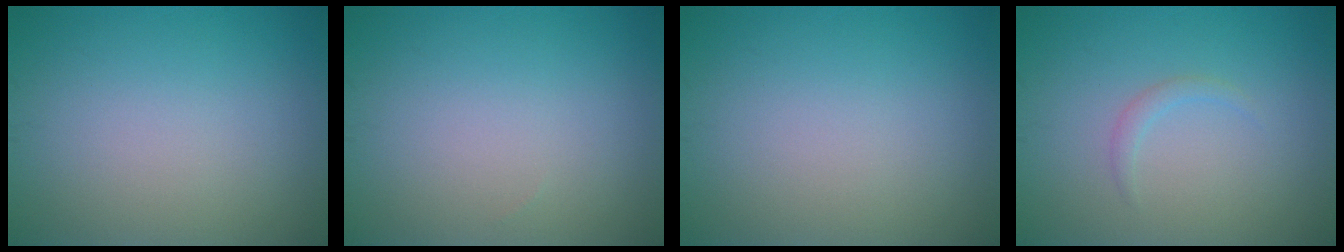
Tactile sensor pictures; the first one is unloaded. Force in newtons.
{"total": 0.0}
{"total": 0.0}
{"total": 0.9, "press": 0.9, "slide": 0.1}